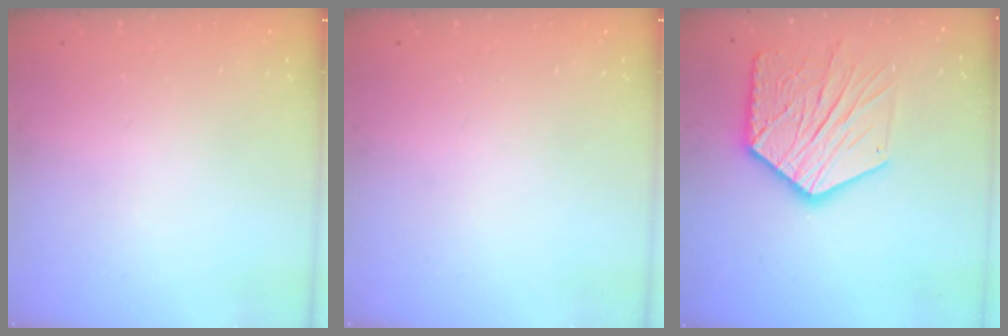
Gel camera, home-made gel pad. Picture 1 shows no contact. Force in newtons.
{"total": 0.0}
{"total": 18.2, "press": 18.2, "slide": 1.5}